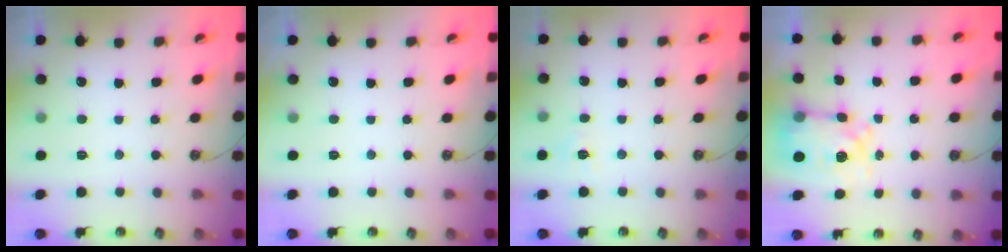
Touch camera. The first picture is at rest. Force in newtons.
{"total": 0.0}
{"total": 6.2, "press": 6.2, "slide": 0.7}
{"total": 7.9, "press": 7.8, "slide": 0.7}